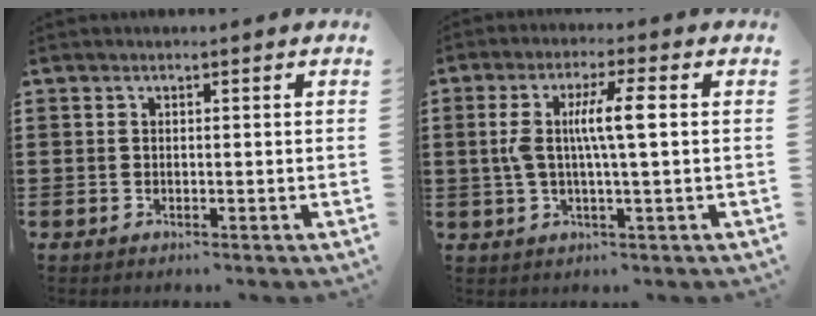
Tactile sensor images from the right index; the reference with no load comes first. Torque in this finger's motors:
{"motor_torque": [0.65, 0.02, 0.70, 0.13]}